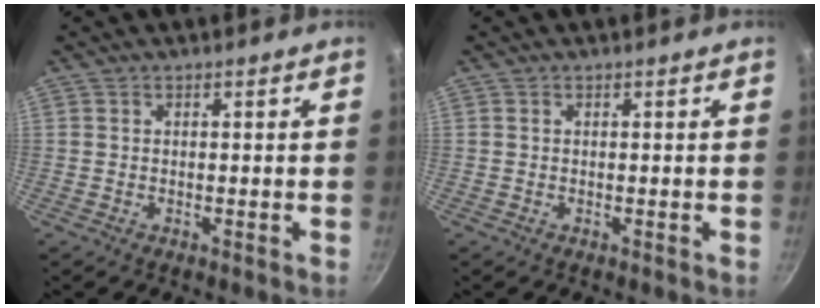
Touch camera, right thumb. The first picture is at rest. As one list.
[{"total": 0.0}]